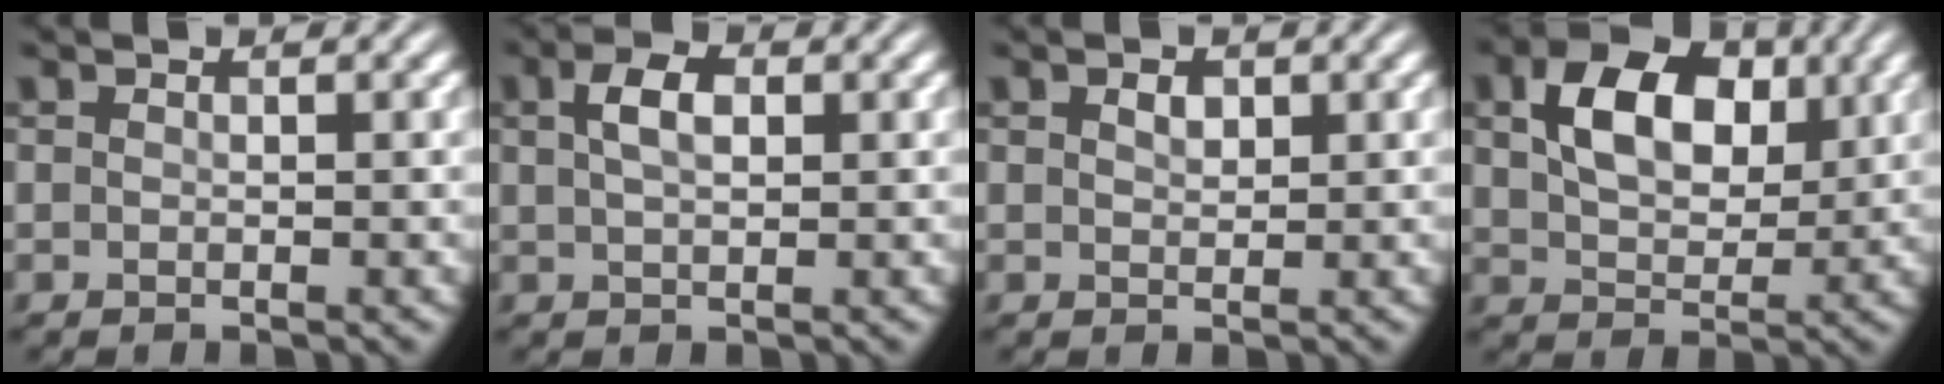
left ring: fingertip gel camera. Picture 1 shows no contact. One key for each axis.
{"total": 2.9, "fx": 0.9, "fy": 1.6, "fz": 2.3, "tx": -0.047, "ty": 0.005, "tz": 0.015}
{"total": 1.2, "fx": 0.6, "fy": 0.8, "fz": 0.7, "tx": -0.013, "ty": 0.000, "tz": 0.011}
{"total": 7.2, "fx": 2.2, "fy": 4.7, "fz": 5.0, "tx": -0.095, "ty": 0.005, "tz": 0.035}